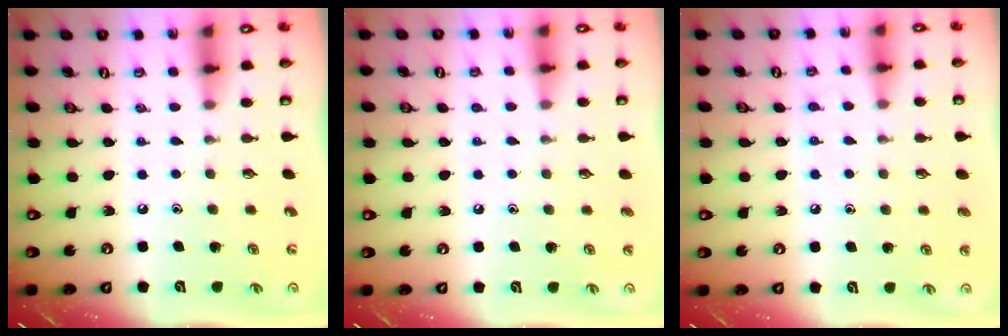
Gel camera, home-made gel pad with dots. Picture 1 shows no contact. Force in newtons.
{"total": 1.7, "press": 1.7, "slide": 0.2}
{"total": 4.6, "press": 4.5, "slide": 0.8}